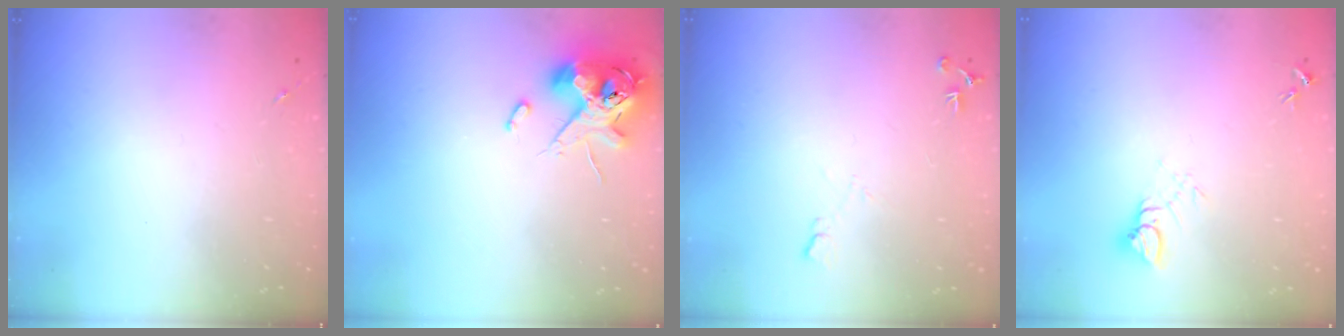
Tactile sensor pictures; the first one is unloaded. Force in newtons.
{"total": 13.2, "press": 13.0, "slide": 2.3}
{"total": 6.1, "press": 6.0, "slide": 1.0}
{"total": 5.0, "press": 5.0, "slide": 0.4}